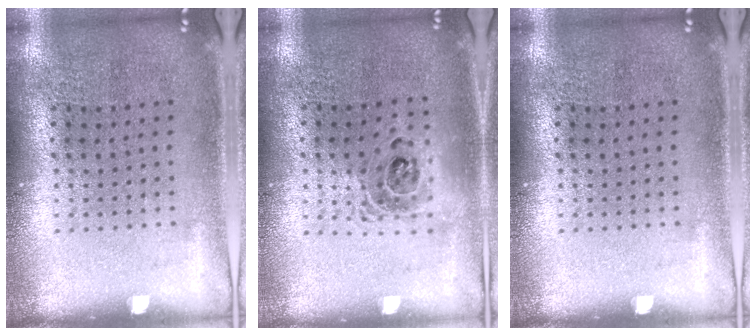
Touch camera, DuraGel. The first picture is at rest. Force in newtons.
{"total": 1.5, "press": 1.3, "slide": 0.7}
{"total": 0.0}